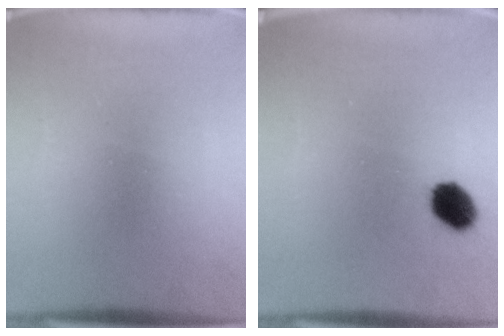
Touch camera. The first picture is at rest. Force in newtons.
{"total": 5.5}